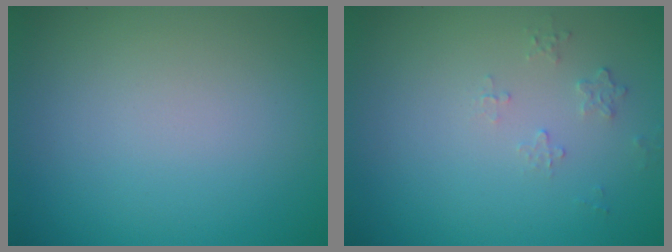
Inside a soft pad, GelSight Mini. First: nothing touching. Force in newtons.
{"total": 0.7, "press": 0.5, "slide": 0.5}